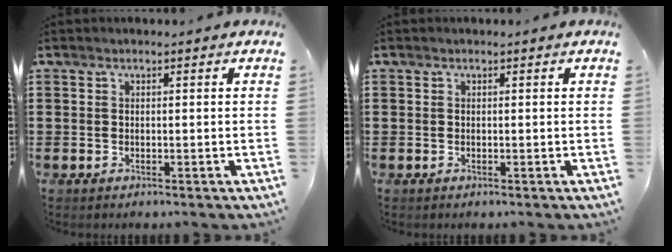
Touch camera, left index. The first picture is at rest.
{"total": 0.0}